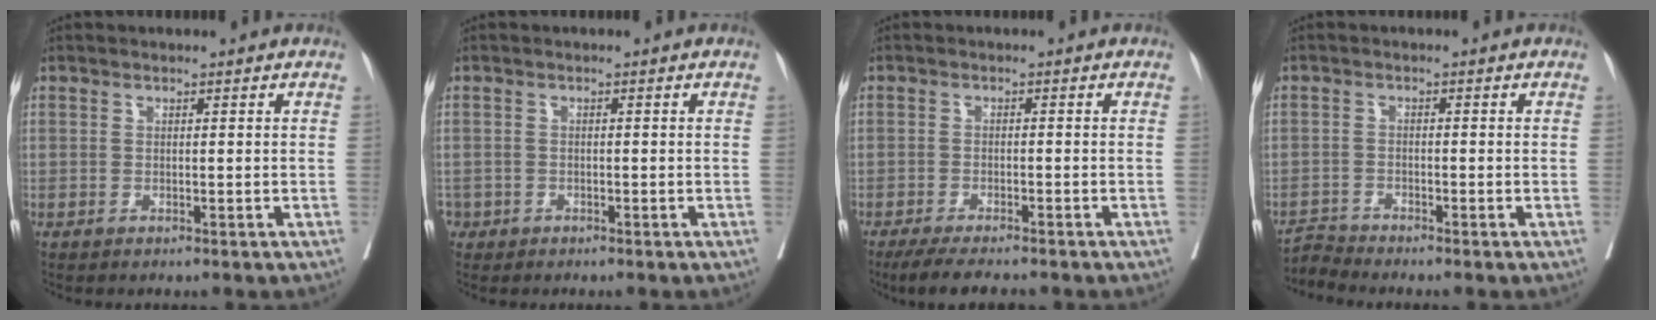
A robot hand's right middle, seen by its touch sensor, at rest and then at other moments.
{"total": 1.6, "force": [-1.0, 1.3, 0.1], "torque": [-0.006, 0.004, -0.018]}
{"total": 4.7, "force": [-4.3, 0.5, 2.0], "torque": [-0.032, -0.013, -0.071]}
{"total": 2.7, "force": [-2.3, -1.0, -0.8], "torque": [0.016, -0.017, -0.045]}